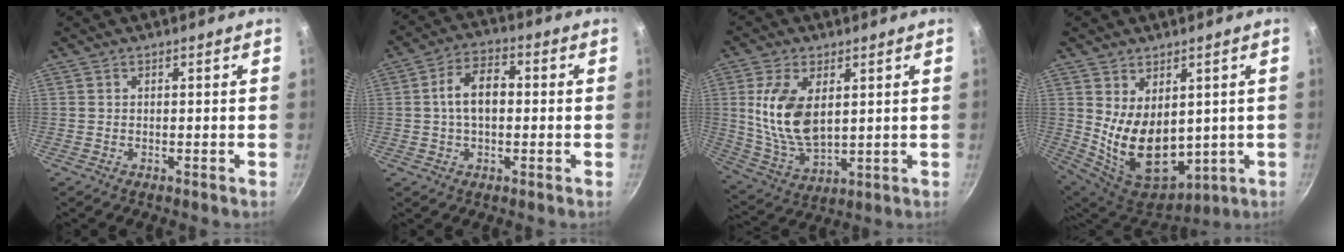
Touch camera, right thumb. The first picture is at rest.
{"total": 8.3, "force": [0.3, 5.1, 6.5], "torque": [-0.097, 0.024, -0.003]}
{"total": 13.3, "force": [2.8, 7.4, 10.7], "torque": [-0.201, -0.023, 0.065]}
{"total": 15.1, "force": [1.3, 9.9, 11.4], "torque": [-0.167, -0.046, 0.057]}